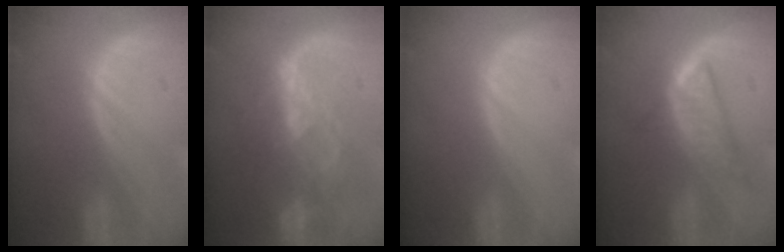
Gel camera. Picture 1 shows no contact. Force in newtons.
{"total": 8.3, "press": 7.4, "slide": 3.8}
{"total": 0.0}
{"total": 6.1, "press": 5.7, "slide": 2.0}